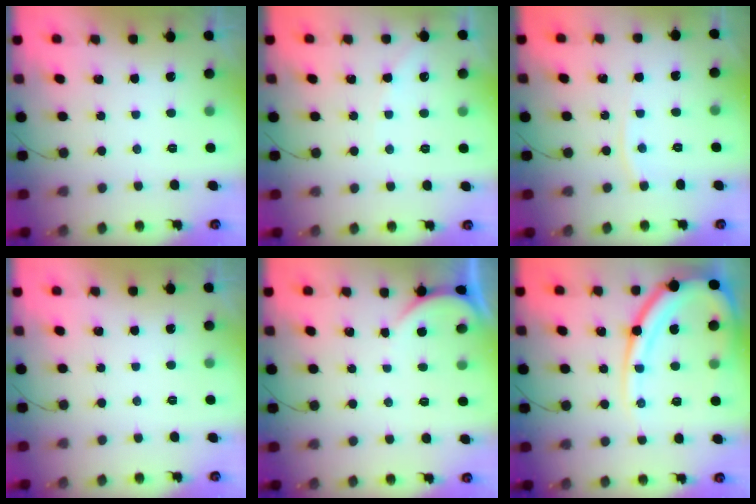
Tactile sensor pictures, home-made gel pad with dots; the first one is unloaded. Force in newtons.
{"total": 3.5, "press": 3.5, "slide": 0.5}
{"total": 3.3, "press": 3.3, "slide": 0.2}
{"total": 0.0}
{"total": 1.6, "press": 1.6, "slide": 0.2}
{"total": 15.4, "press": 15.3, "slide": 1.7}